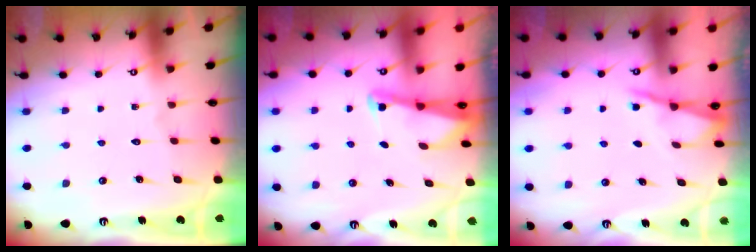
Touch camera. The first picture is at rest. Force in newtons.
{"total": 2.1, "press": 2.1, "slide": 0.3}
{"total": 2.0, "press": 2.0, "slide": 0.2}